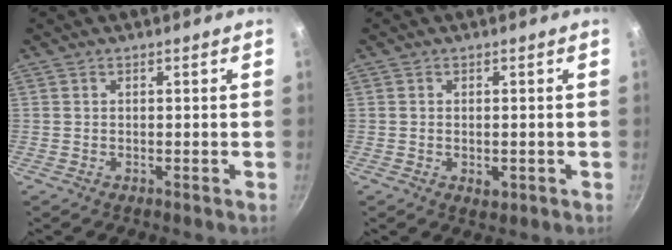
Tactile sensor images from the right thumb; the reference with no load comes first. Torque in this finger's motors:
{"motor_torque": [-0.21, 0.17, -0.04, 0.76, -0.01]}